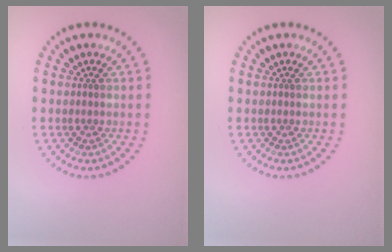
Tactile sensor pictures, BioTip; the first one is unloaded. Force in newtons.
{"total": 0.0}